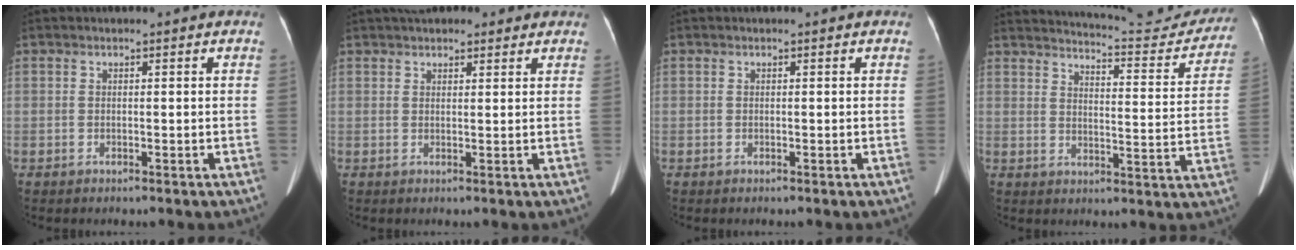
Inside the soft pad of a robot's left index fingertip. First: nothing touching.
{"total": 7.3, "force": [5.8, 2.9, 3.3], "torque": [-0.042, 0.034, 0.087]}
{"total": 0.0}
{"total": 17.8, "force": [17.1, 1.9, 4.5], "torque": [-0.057, -0.047, 0.206]}